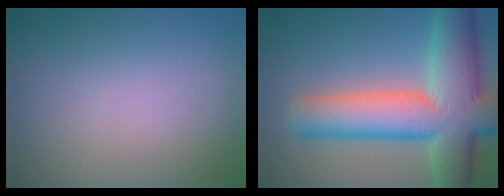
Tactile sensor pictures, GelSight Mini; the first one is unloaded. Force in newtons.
{"total": 11.4, "press": 11.4, "slide": 0.4}